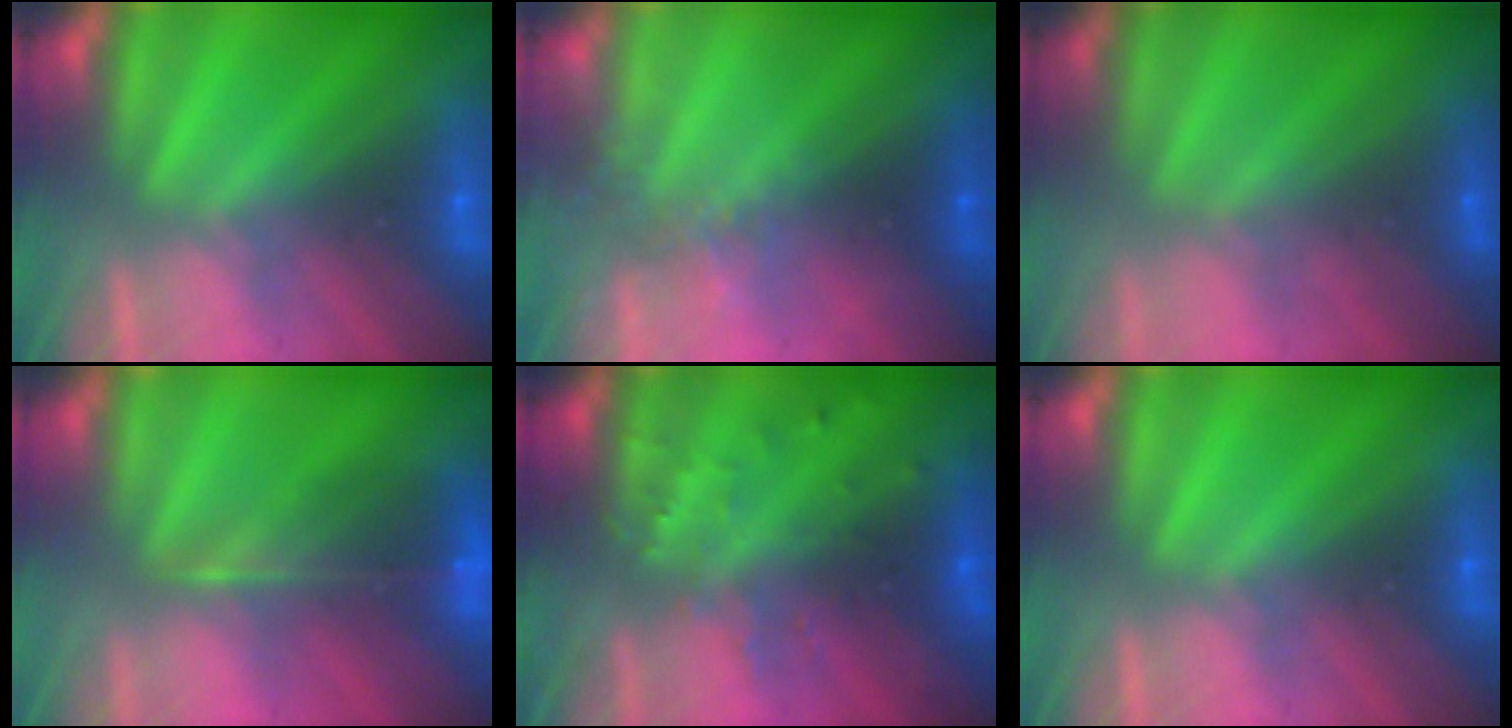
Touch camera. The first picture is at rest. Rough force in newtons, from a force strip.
{"total": 2.3}
{"total": 1.2}
{"total": 7.7}
{"total": 3.4}
{"total": 0.0}